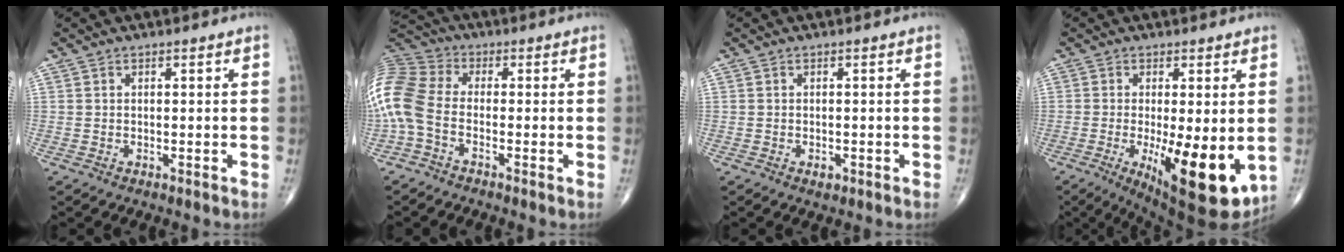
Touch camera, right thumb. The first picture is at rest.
{"total": 12.4, "force": [-2.7, 7.7, 9.3], "torque": [-0.216, 0.032, -0.066]}
{"total": 1.1, "force": [-0.5, 0.7, 0.6], "torque": [-0.004, 0.001, -0.007]}
{"total": 14.7, "force": [-3.0, 4.7, 13.6], "torque": [-0.197, -0.031, -0.029]}